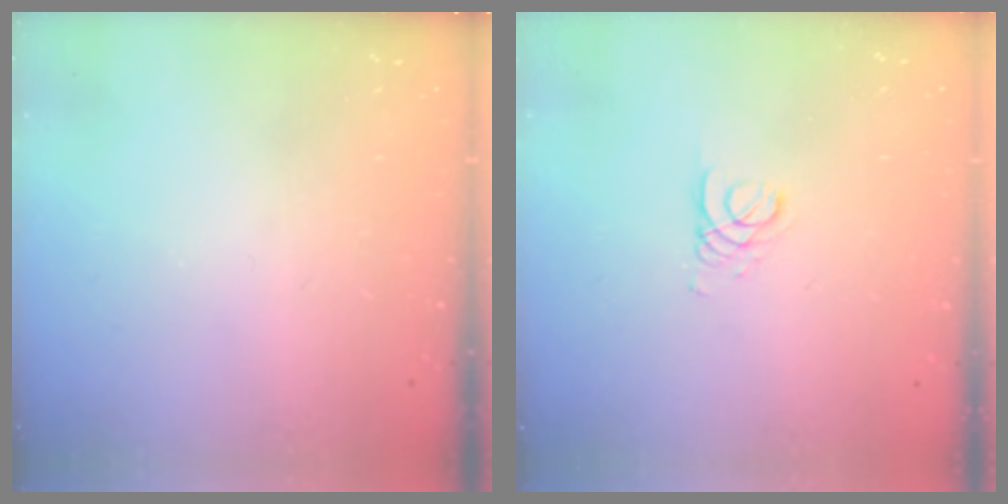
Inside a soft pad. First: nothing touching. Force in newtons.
{"total": 2.7, "press": 2.7, "slide": 0.3}